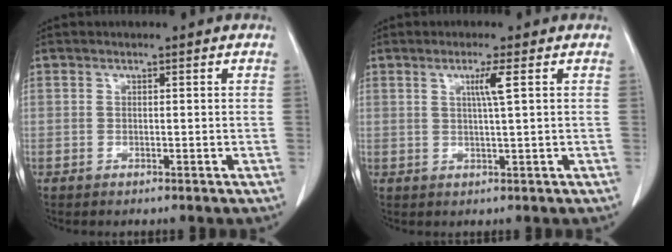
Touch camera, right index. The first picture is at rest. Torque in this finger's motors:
{"motor_torque": [0.43, 0.13, 0.06, 0.06]}